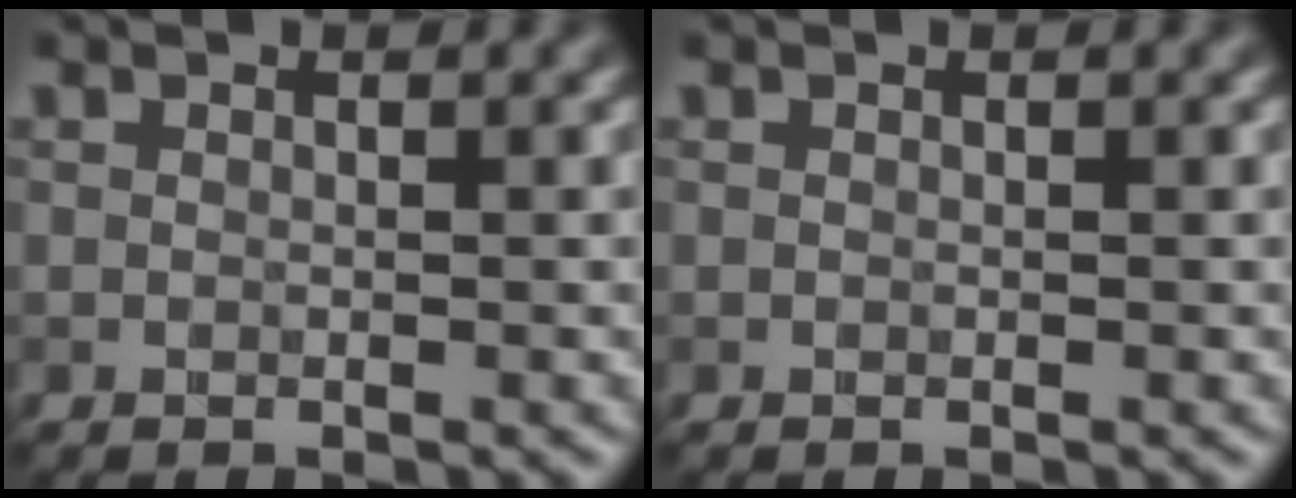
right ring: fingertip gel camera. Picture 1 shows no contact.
{"total": 0.0}